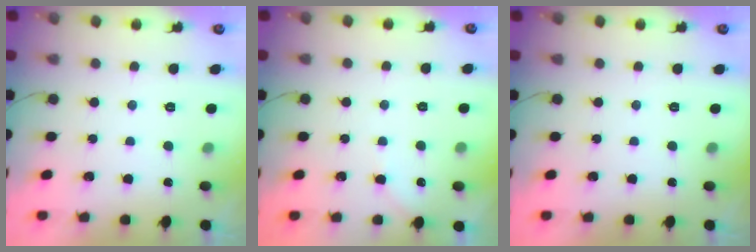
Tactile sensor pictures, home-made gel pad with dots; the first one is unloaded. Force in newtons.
{"total": 1.7, "press": 1.6, "slide": 0.3}
{"total": 0.0}